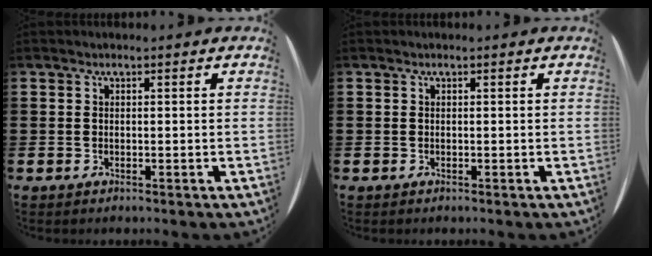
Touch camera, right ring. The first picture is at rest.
{"total": 0.0}